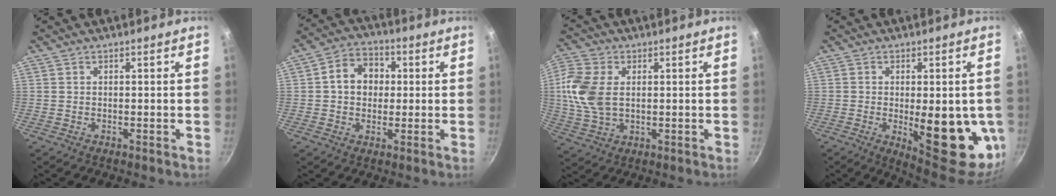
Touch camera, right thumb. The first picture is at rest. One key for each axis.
{"total": 8.7, "fx": 1.0, "fy": 7.1, "fz": 4.9, "tx": -0.051, "ty": 0.015, "tz": 0.001}
{"total": 10.8, "fx": 1.3, "fy": 7.1, "fz": 8.0, "tx": -0.167, "ty": 0.001, "tz": 0.023}
{"total": 19.0, "fx": -3.0, "fy": 7.4, "fz": 17.2, "tx": -0.186, "ty": -0.020, "tz": -0.027}